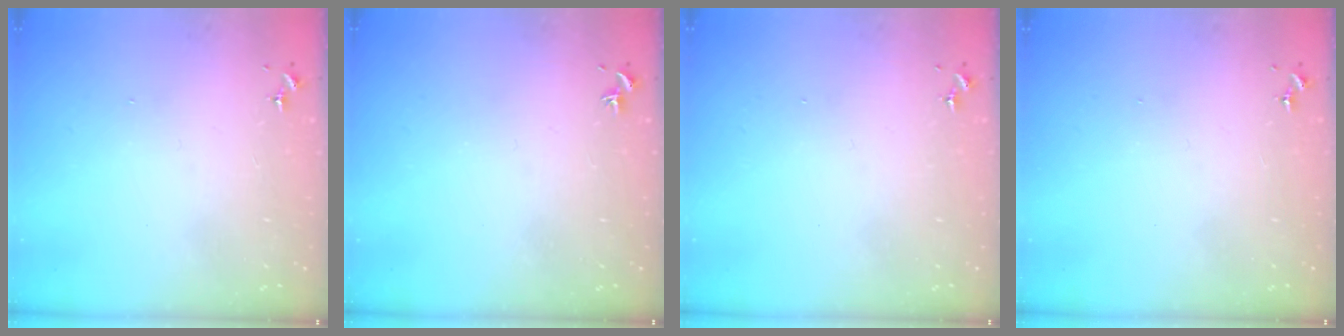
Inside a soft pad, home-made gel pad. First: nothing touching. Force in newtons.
{"total": 0.0}
{"total": 0.0}
{"total": 0.0}